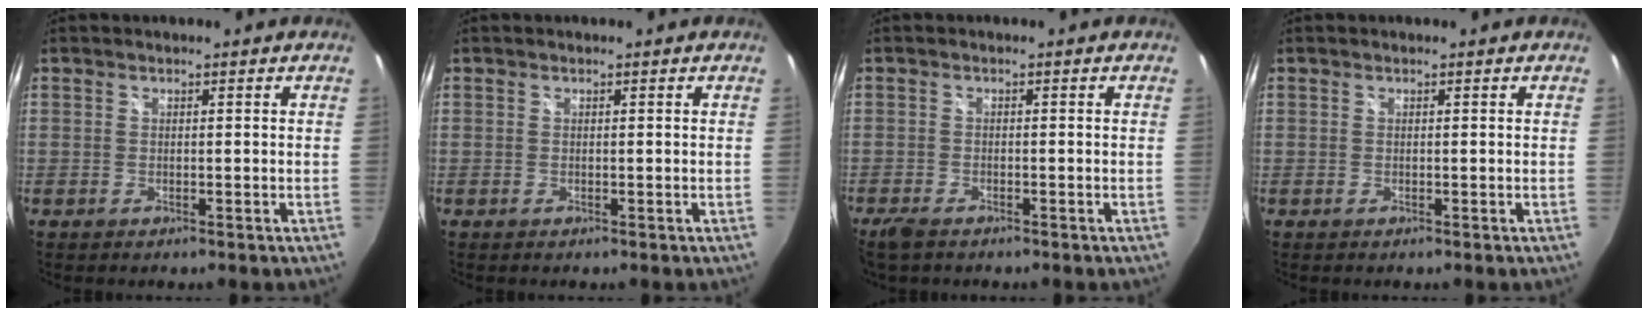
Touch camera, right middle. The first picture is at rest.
{"total": 0.0}
{"total": 3.6, "force": [-2.8, 1.3, 1.8], "torque": [-0.047, -0.013, -0.055]}
{"total": 0.0}